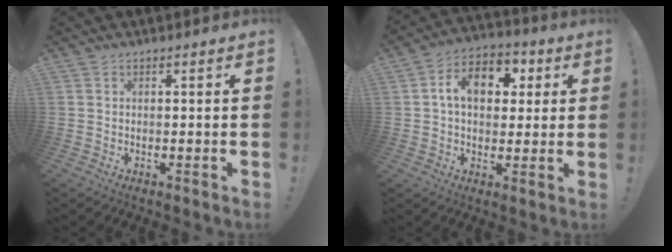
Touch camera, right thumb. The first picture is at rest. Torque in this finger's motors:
{"motor_torque": [1.67, 1.68, 0.06, 0.05, 0.02]}